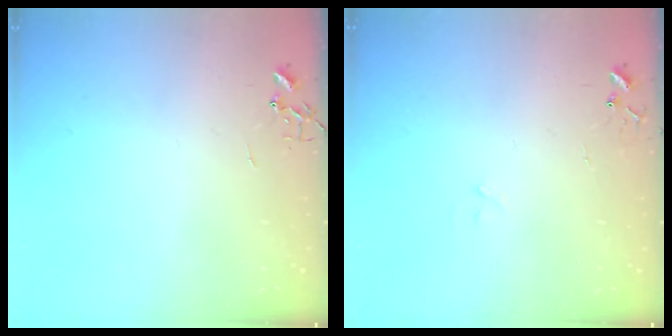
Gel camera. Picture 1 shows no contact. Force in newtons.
{"total": 7.6, "press": 7.6, "slide": 0.5}